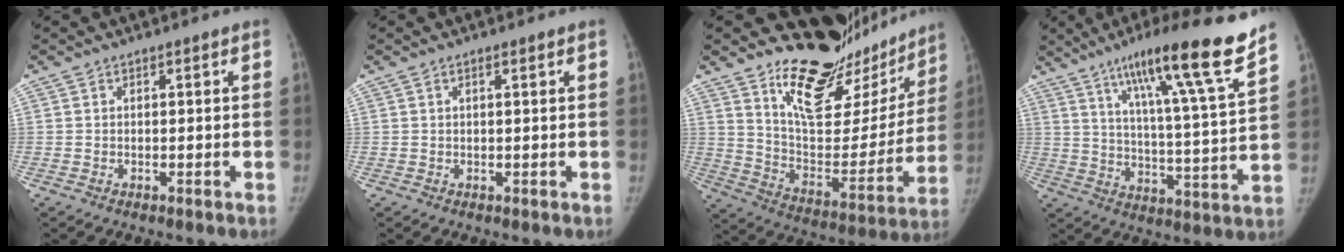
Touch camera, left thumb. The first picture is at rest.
{"total": 1.1, "force": [0.7, 0.2, 0.9], "torque": [-0.016, 0.003, 0.011]}
{"total": 24.7, "force": [20.3, 9.9, 10.0], "torque": [-0.096, -0.135, 0.304]}
{"total": 20.3, "force": [14.1, 0.7, 14.6], "torque": [-0.208, -0.066, 0.216]}